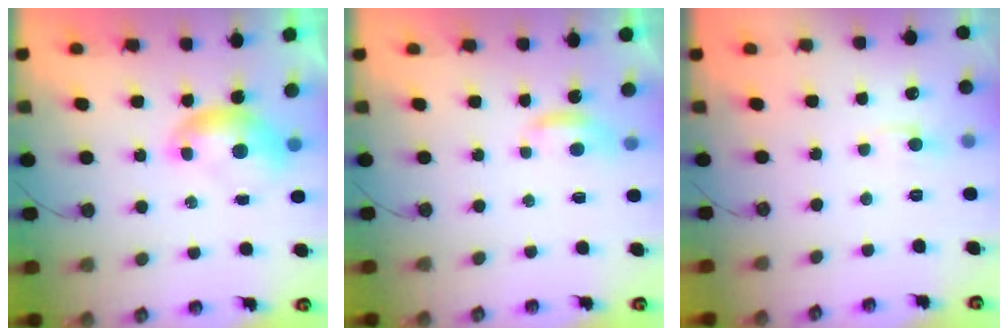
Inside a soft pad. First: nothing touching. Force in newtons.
{"total": 2.0, "press": 2.0, "slide": 0.4}
{"total": 0.6, "press": 0.0, "slide": 0.6}